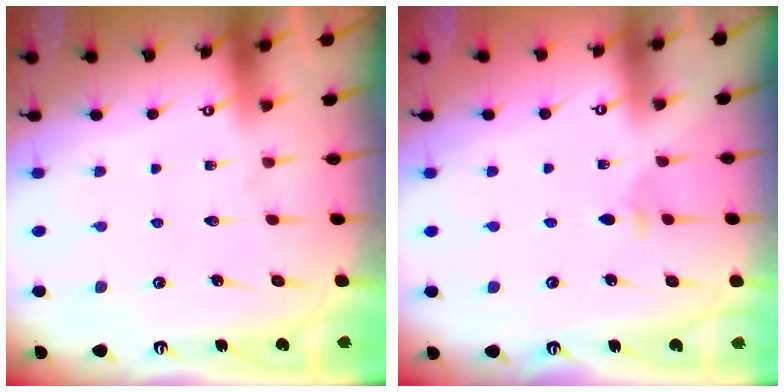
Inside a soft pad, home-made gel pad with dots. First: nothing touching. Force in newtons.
{"total": 3.2, "press": 3.2, "slide": 0.5}